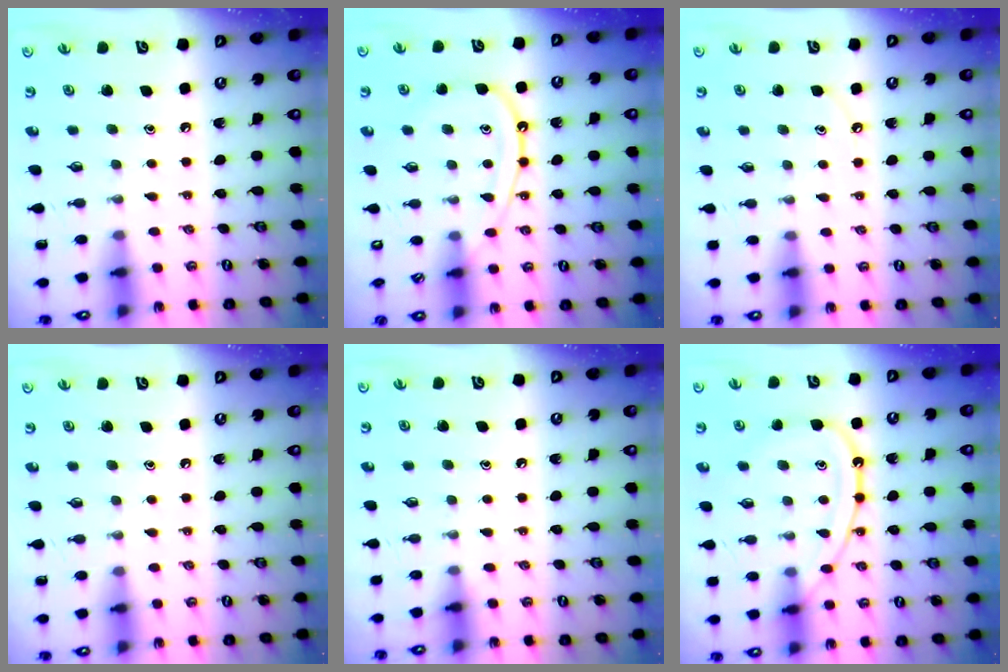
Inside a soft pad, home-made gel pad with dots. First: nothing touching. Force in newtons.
{"total": 11.6, "press": 11.5, "slide": 1.2}
{"total": 4.1, "press": 4.1, "slide": 0.6}
{"total": 0.0}
{"total": 3.3, "press": 3.2, "slide": 0.6}
{"total": 12.8, "press": 12.8, "slide": 1.4}